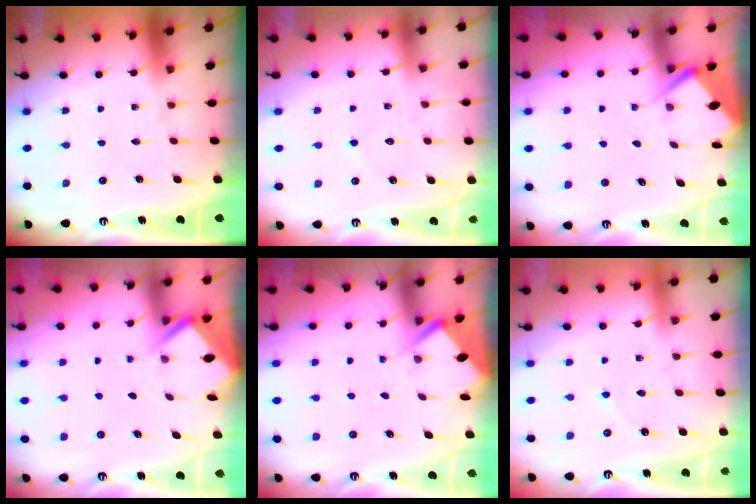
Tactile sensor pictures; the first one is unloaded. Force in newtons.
{"total": 3.9, "press": 3.9, "slide": 0.3}
{"total": 2.7, "press": 2.7, "slide": 0.4}
{"total": 2.9, "press": 2.9, "slide": 0.3}
{"total": 2.7, "press": 2.7, "slide": 0.3}
{"total": 2.9, "press": 2.9, "slide": 0.4}